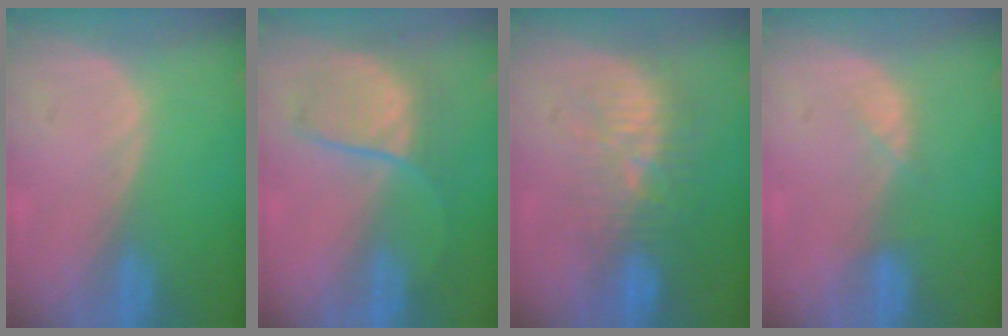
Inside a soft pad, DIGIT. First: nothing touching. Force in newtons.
{"total": 7.2, "press": 7.2, "slide": 0.3}
{"total": 9.3, "press": 8.8, "slide": 3.0}
{"total": 1.9, "press": 1.7, "slide": 0.9}